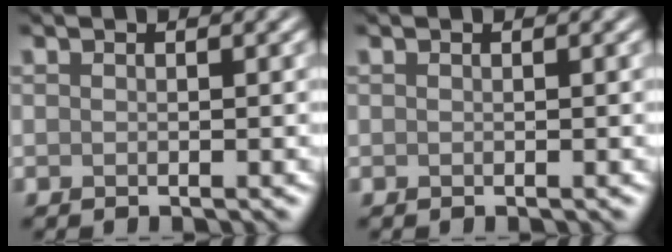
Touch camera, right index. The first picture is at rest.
{"total": 0.0}